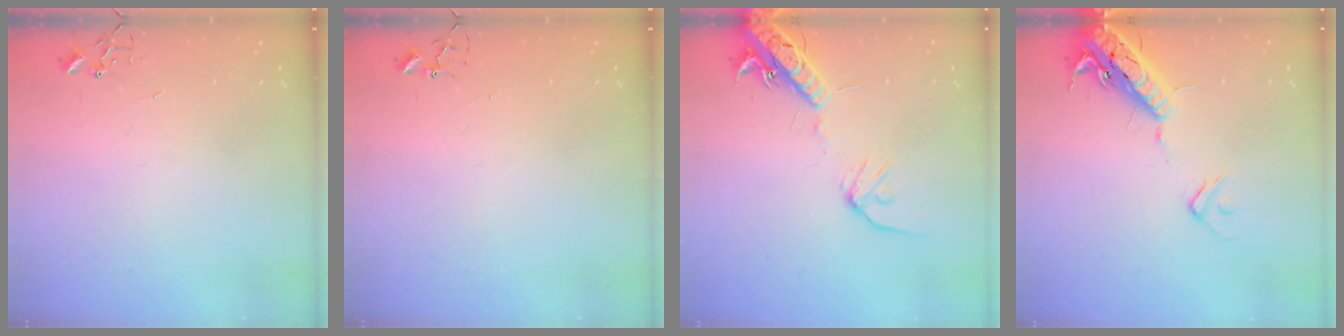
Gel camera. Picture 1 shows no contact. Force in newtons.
{"total": 3.9, "press": 3.9, "slide": 0.3}
{"total": 15.1, "press": 14.7, "slide": 3.3}
{"total": 17.1, "press": 16.7, "slide": 3.7}